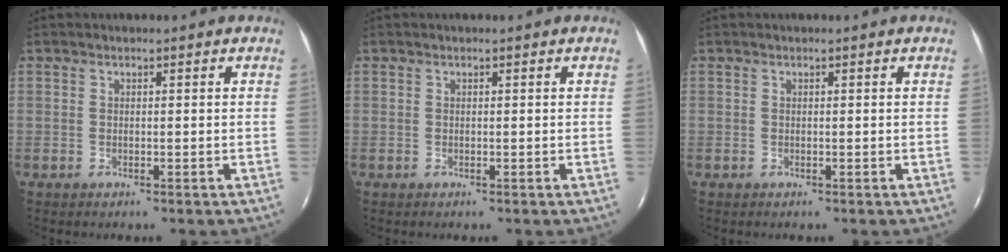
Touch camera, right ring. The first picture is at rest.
{"total": 0.0}
{"total": 0.0}